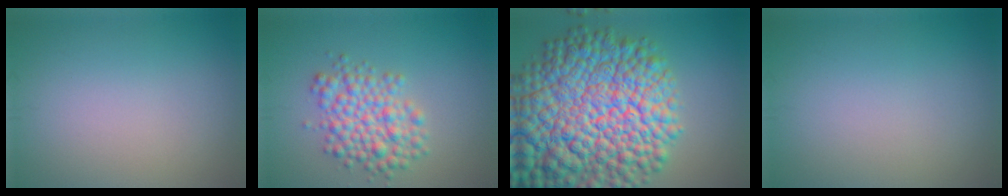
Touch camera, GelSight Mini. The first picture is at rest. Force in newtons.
{"total": 5.0, "press": 4.9, "slide": 0.2}
{"total": 18.6, "press": 18.6, "slide": 0.6}
{"total": 0.0}